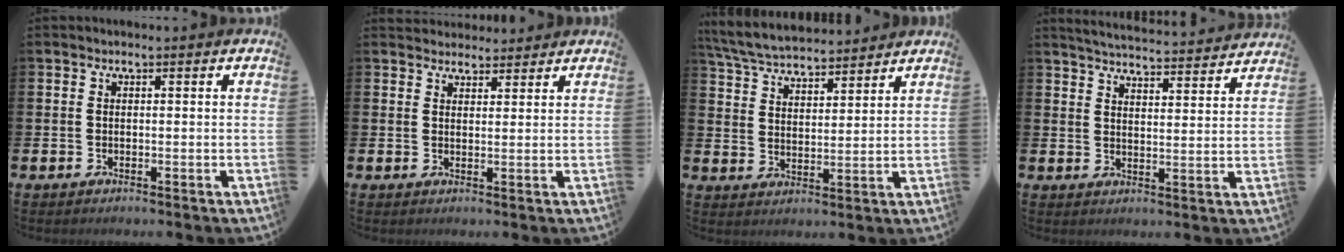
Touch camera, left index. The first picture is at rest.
{"total": 3.0, "force": [2.8, 1.0, -0.2], "torque": [0.011, -0.013, 0.049]}
{"total": 6.1, "force": [5.9, 1.0, 0.8], "torque": [-0.040, -0.032, 0.107]}
{"total": 5.0, "force": [5.0, 0.1, 0.4], "torque": [-0.021, -0.042, 0.086]}